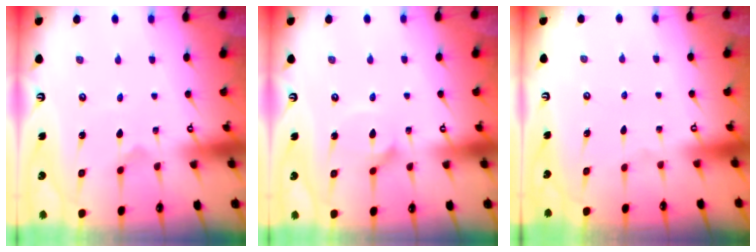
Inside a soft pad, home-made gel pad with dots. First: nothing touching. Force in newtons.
{"total": 2.0, "press": 2.0, "slide": 0.3}
{"total": 0.0}